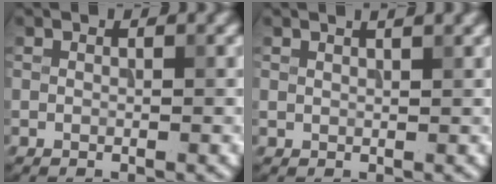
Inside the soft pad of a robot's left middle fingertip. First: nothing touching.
{"total": 1.3, "force": [1.1, 0.4, 0.7], "torque": [-0.012, 0.001, 0.015]}